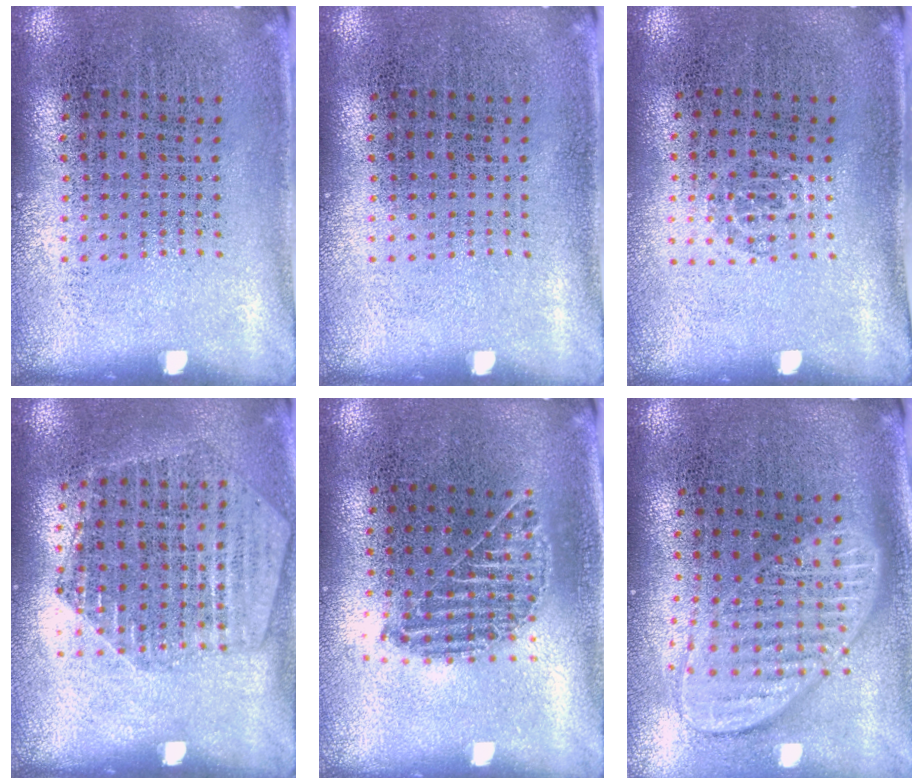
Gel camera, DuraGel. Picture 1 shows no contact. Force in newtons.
{"total": 0.0}
{"total": 0.6, "press": 0.4, "slide": 0.5}
{"total": 1.6, "press": 1.6, "slide": 0.2}
{"total": 1.0, "press": 0.9, "slide": 0.3}
{"total": 1.9, "press": 1.5, "slide": 1.2}